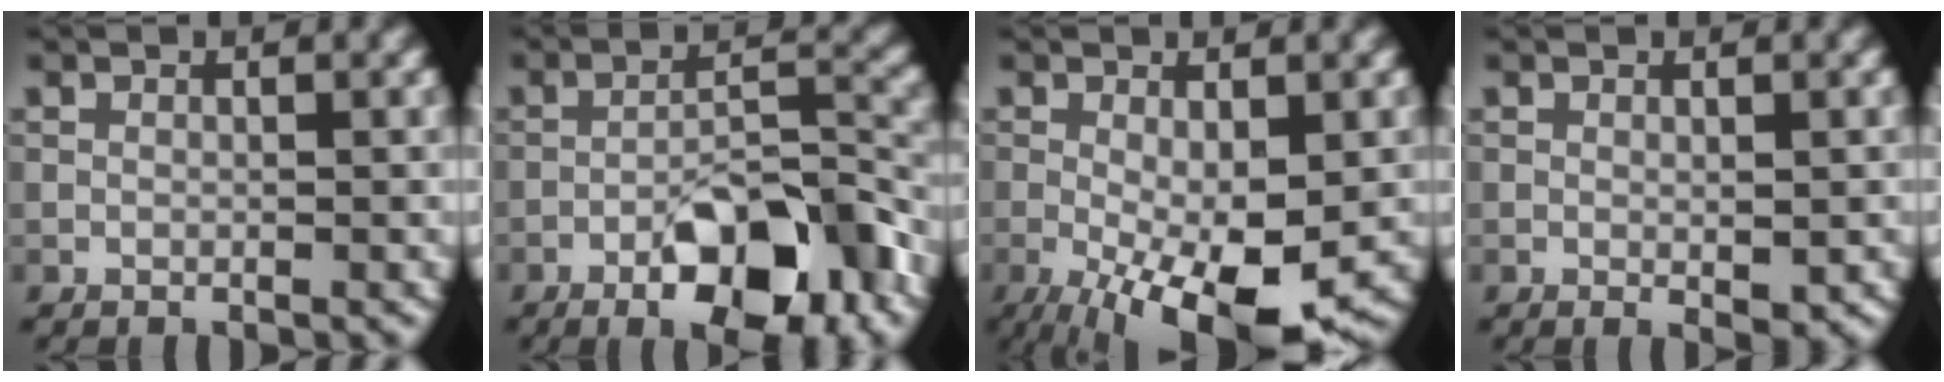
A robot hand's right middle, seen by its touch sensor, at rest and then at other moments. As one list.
[{"total": 9.0, "force": [-5.1, 2.9, 6.8], "torque": [-0.100, 0.013, -0.081]}, {"total": 9.6, "force": [-3.0, 3.5, 8.4], "torque": [-0.157, -0.029, -0.035]}, {"total": 1.2, "force": [0.0, 0.3, 1.1], "torque": [-0.014, -0.004, -0.001]}]